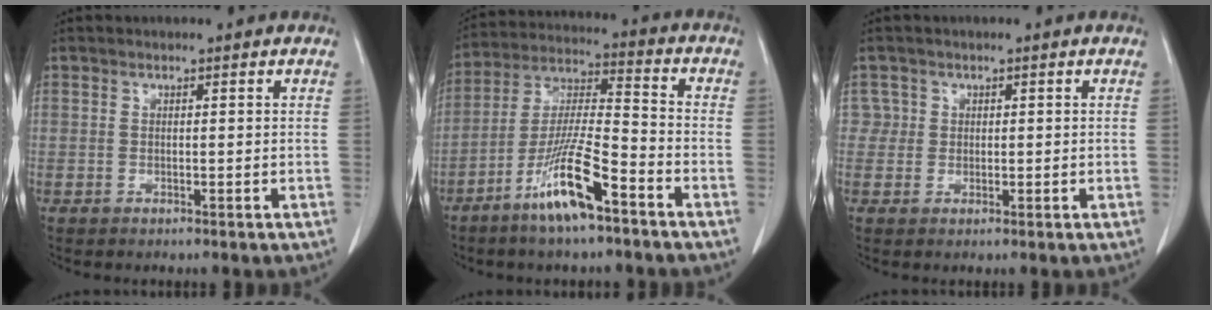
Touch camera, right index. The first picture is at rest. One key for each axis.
{"total": 12.5, "fx": -7.4, "fy": 1.3, "fz": 10.0, "tx": -0.197, "ty": -0.013, "tz": -0.141}
{"total": 1.9, "fx": 0.4, "fy": 1.9, "fz": -0.2, "tx": 0.017, "ty": 0.002, "tz": 0.002}